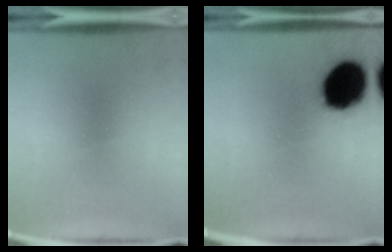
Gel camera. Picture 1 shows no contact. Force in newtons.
{"total": 17.8}